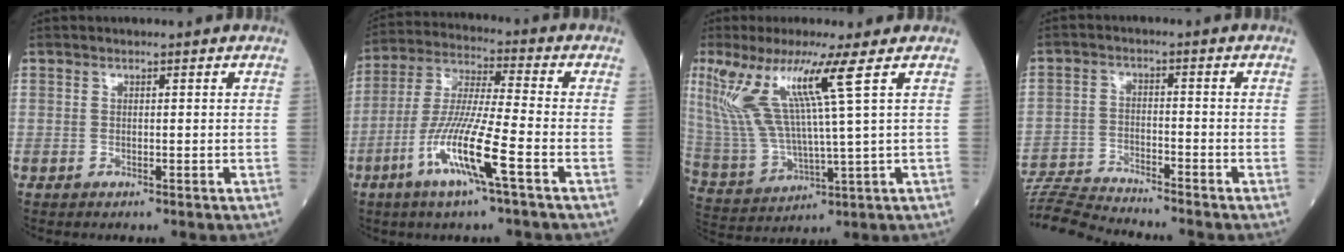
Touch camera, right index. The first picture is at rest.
{"total": 12.4, "force": [-5.2, -0.5, 11.2], "torque": [-0.233, -0.012, -0.105]}
{"total": 12.8, "force": [5.9, -1.4, 11.3], "torque": [-0.255, -0.001, 0.123]}
{"total": 8.7, "force": [-8.5, -1.2, 0.7], "torque": [-0.015, -0.009, -0.160]}